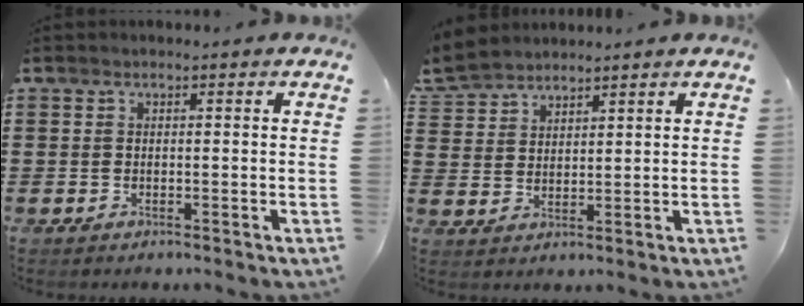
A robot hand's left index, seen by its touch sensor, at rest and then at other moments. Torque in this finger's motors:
{"motor_torque": [0.78, -0.94, 0.10, 0.03]}